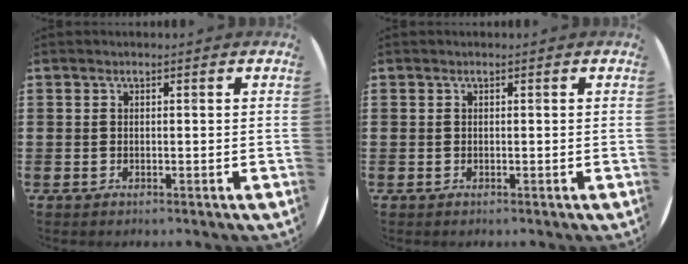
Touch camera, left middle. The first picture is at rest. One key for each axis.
{"total": 0.0}